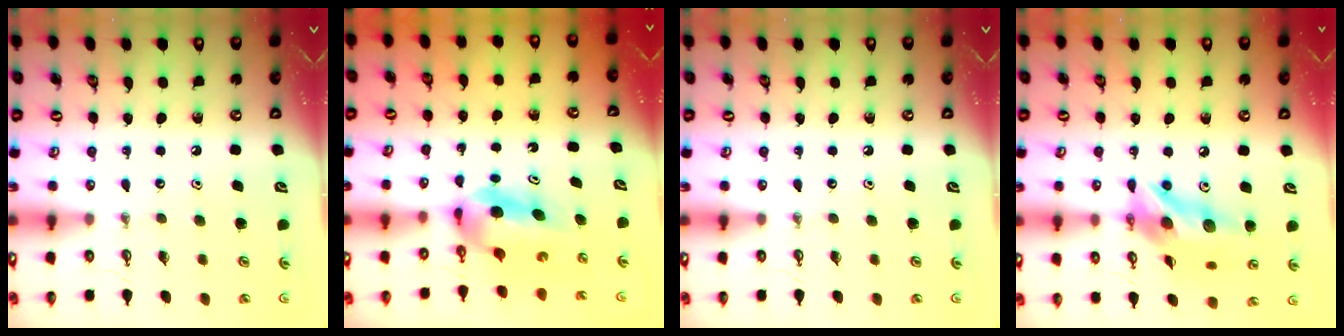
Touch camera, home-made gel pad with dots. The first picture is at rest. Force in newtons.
{"total": 8.3, "press": 4.3, "slide": 7.1}
{"total": 0.0}
{"total": 14.7, "press": 14.6, "slide": 1.1}